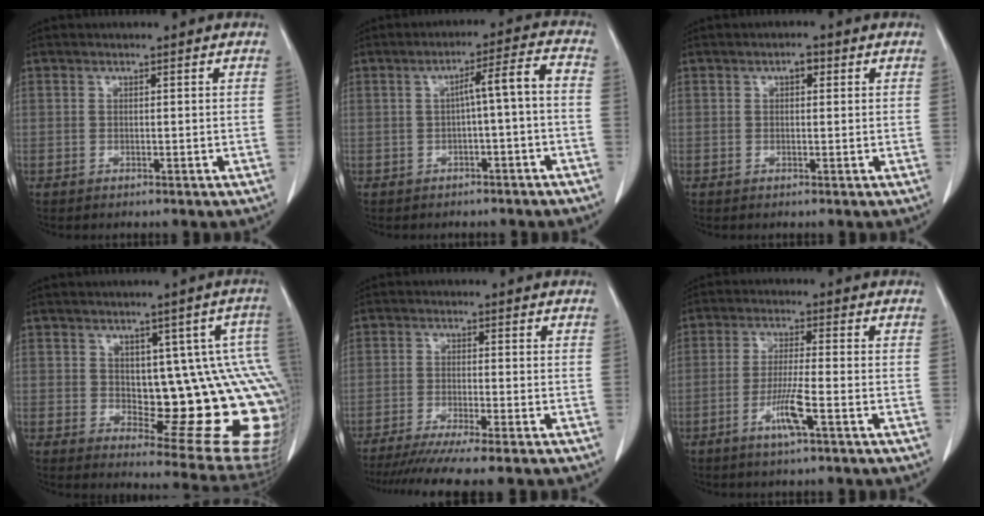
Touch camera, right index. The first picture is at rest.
{"total": 5.4, "force": [-1.0, -0.1, 5.3], "torque": [-0.079, 0.023, -0.012]}
{"total": 1.6, "force": [0.6, 0.8, 1.2], "torque": [-0.018, 0.007, 0.007]}
{"total": 17.3, "force": [-0.1, 6.7, 15.9], "torque": [-0.120, 0.014, 0.017]}
{"total": 11.6, "force": [-9.7, -0.8, 6.3], "torque": [-0.074, -0.029, -0.148]}
{"total": 5.6, "force": [-2.6, -0.3, 5.0], "torque": [-0.100, -0.010, -0.051]}